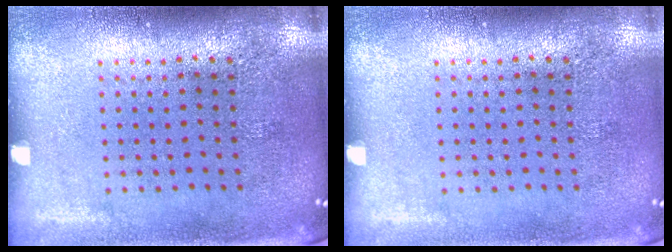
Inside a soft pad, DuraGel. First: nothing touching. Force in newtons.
{"total": 0.0}